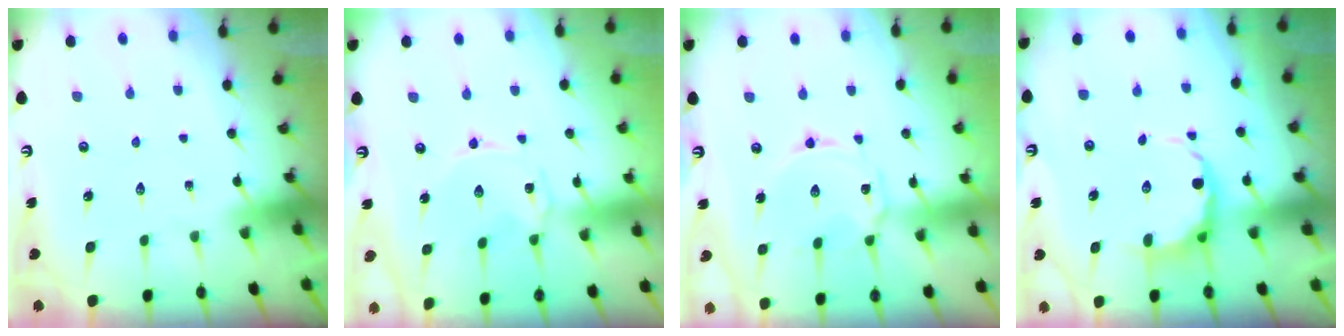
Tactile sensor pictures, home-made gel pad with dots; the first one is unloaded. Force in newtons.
{"total": 1.5, "press": 1.5, "slide": 0.3}
{"total": 4.4, "press": 4.4, "slide": 0.4}
{"total": 7.3, "press": 7.1, "slide": 1.8}